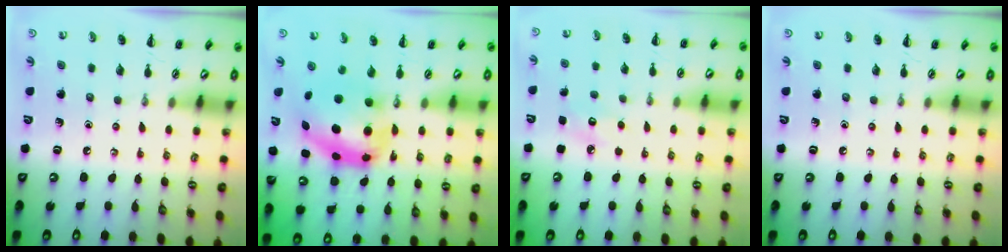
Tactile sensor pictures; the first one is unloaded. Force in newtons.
{"total": 8.3, "press": 8.1, "slide": 1.9}
{"total": 7.3, "press": 7.1, "slide": 1.5}
{"total": 0.0}